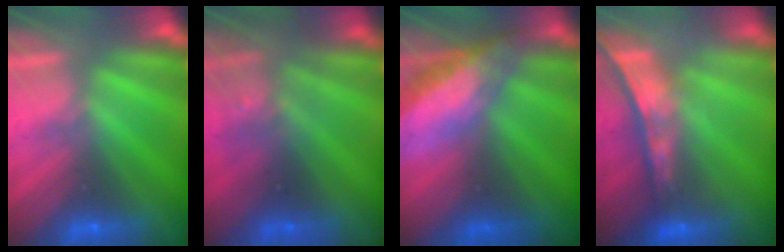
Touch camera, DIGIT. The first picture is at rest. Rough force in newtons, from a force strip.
{"total": 2.8}
{"total": 8.7}
{"total": 7.0}